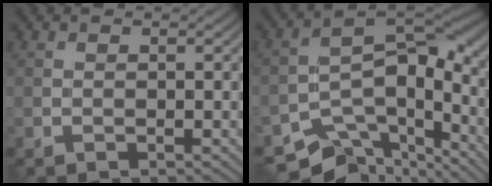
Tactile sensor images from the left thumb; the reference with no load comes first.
{"total": 11.8, "force": [-8.0, 5.5, 6.7], "torque": [-0.111, -0.021, -0.138]}